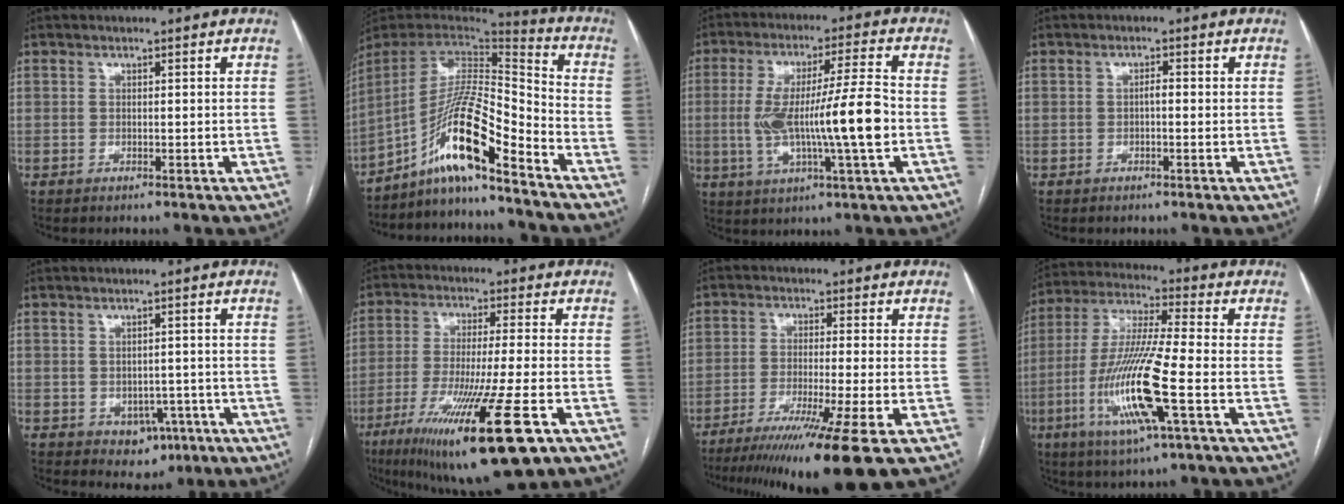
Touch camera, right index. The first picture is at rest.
{"total": 14.5, "force": [-9.9, 0.9, 10.6], "torque": [-0.192, 0.015, -0.176]}
{"total": 14.0, "force": [-1.6, 0.5, 13.9], "torque": [-0.263, 0.011, -0.025]}
{"total": 1.1, "force": [-0.2, 0.3, 1.1], "torque": [-0.019, 0.003, -0.003]}
{"total": 4.7, "force": [-1.6, 3.5, 2.6], "torque": [-0.026, 0.007, -0.010]}
{"total": 19.7, "force": [-10.0, 1.2, 17.0], "torque": [-0.272, -0.055, -0.165]}
{"total": 14.8, "force": [-10.2, -2.0, 10.6], "torque": [-0.155, -0.050, -0.164]}
{"total": 15.5, "force": [-4.7, 0.5, 14.7], "torque": [-0.308, -0.014, -0.090]}